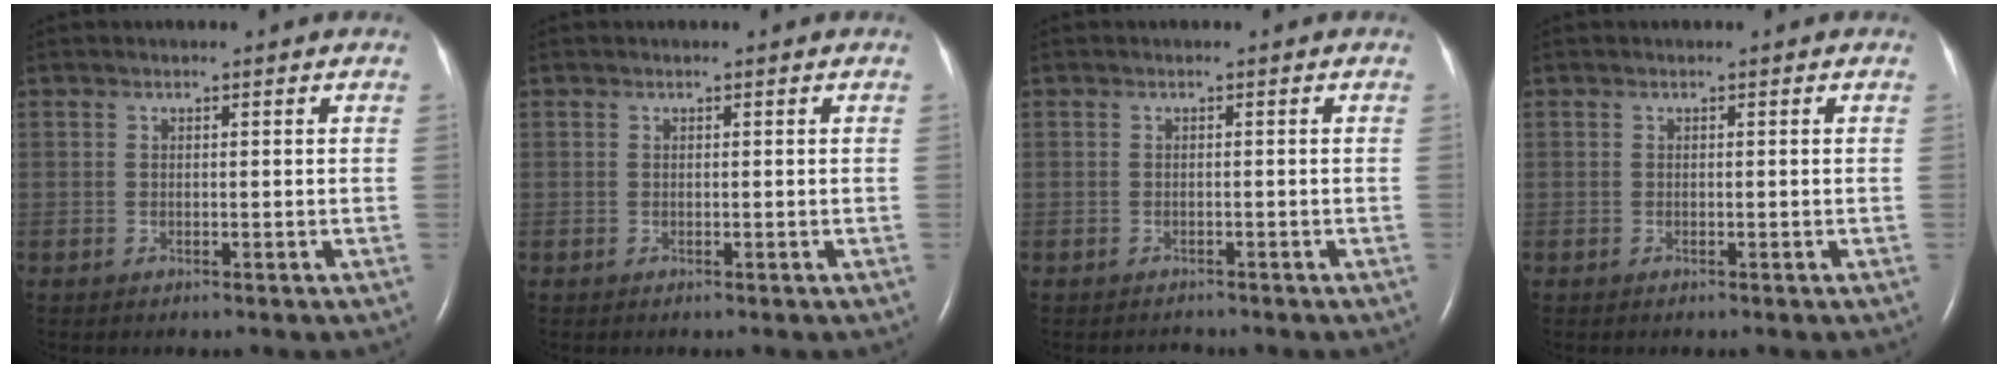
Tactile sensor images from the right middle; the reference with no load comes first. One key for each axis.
{"total": 0.0}
{"total": 0.9, "fx": -0.9, "fy": 0.2, "fz": -0.2, "tx": -0.003, "ty": -0.005, "tz": -0.012}
{"total": 0.0}